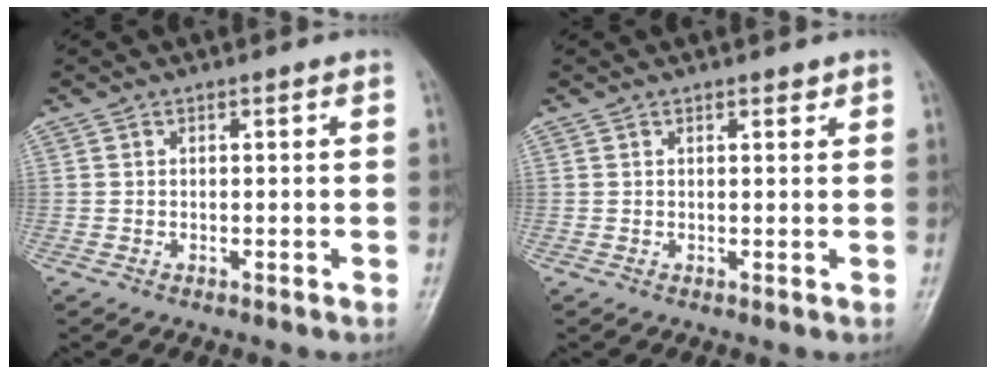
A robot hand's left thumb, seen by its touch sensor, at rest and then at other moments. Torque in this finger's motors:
{"motor_torque": [-0.04, -0.22, 0.03, 0.00, 0.01]}